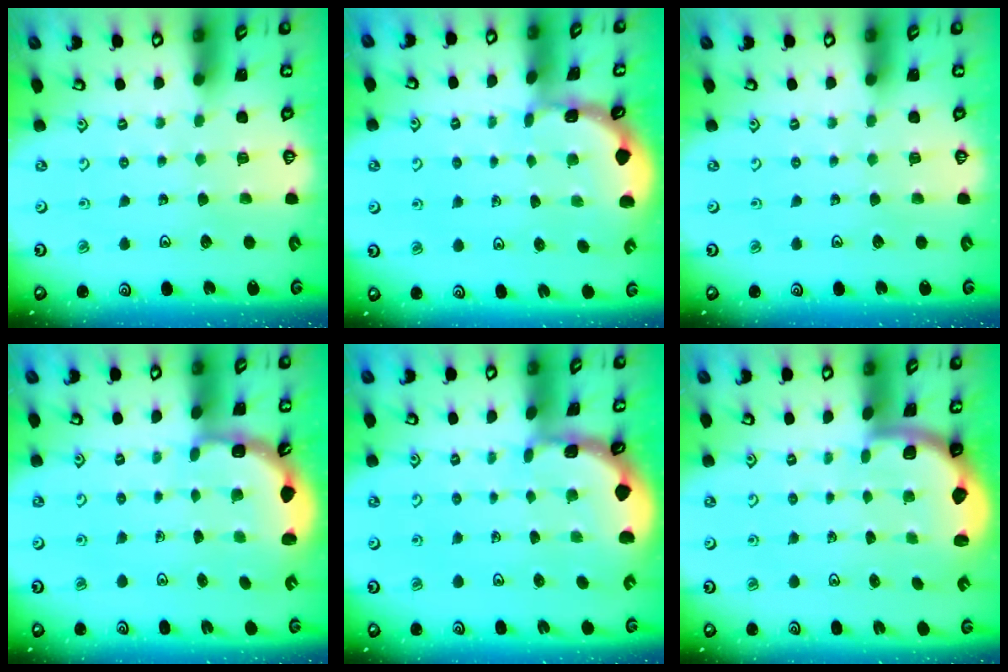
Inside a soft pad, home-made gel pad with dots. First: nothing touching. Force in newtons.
{"total": 0.8, "press": 0.8, "slide": 0.2}
{"total": 0.0}
{"total": 3.2, "press": 2.7, "slide": 1.7}
{"total": 1.5, "press": 1.5, "slide": 0.1}
{"total": 2.0, "press": 2.0, "slide": 0.5}